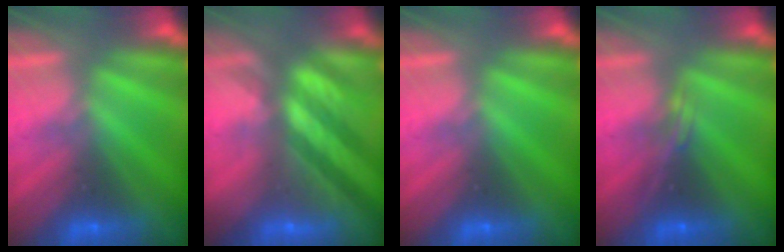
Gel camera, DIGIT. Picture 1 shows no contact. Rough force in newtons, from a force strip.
{"total": 6.9}
{"total": 0.0}
{"total": 2.3}